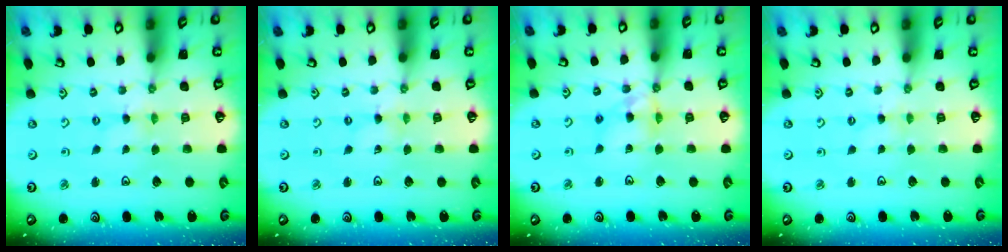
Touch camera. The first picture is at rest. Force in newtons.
{"total": 0.0}
{"total": 9.2, "press": 9.2, "slide": 0.7}
{"total": 1.6, "press": 1.6, "slide": 0.2}